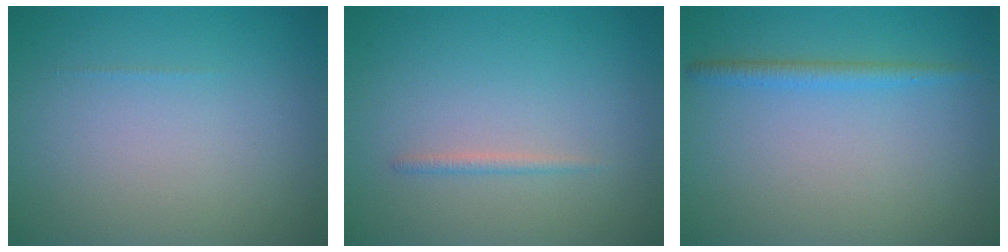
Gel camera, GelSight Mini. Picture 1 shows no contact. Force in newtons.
{"total": 0.8, "press": 0.8, "slide": 0.0}
{"total": 1.6, "press": 1.6, "slide": 0.1}